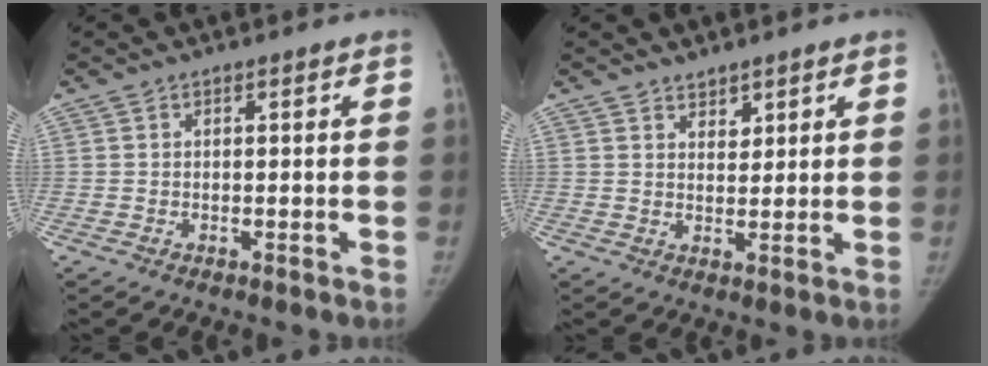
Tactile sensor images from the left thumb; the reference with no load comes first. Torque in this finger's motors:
{"motor_torque": [-0.16, 0.01, -0.25, 0.12, -0.06]}